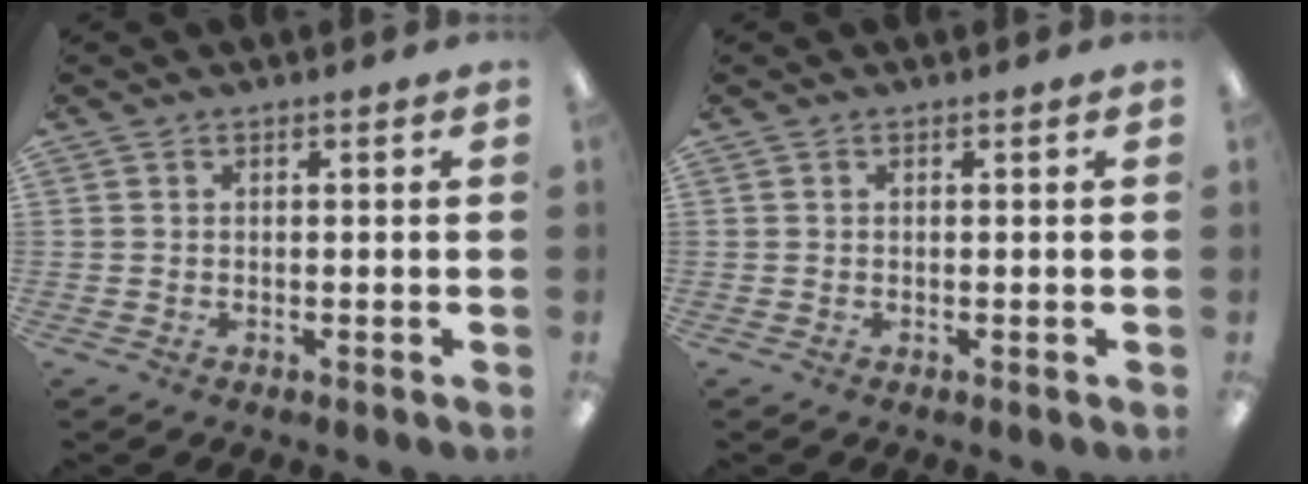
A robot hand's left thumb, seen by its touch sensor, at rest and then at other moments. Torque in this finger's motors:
{"motor_torque": [-0.04, -0.04, 0.09, -0.08, 0.00]}